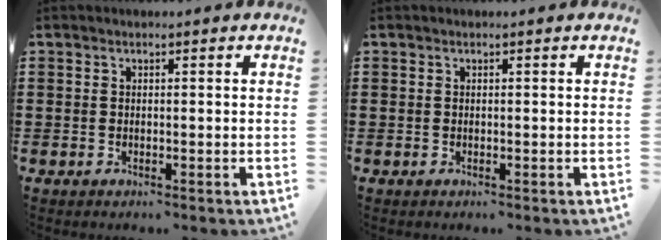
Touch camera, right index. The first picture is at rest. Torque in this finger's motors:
{"motor_torque": [1.00, 1.14, 0.00, -0.01]}